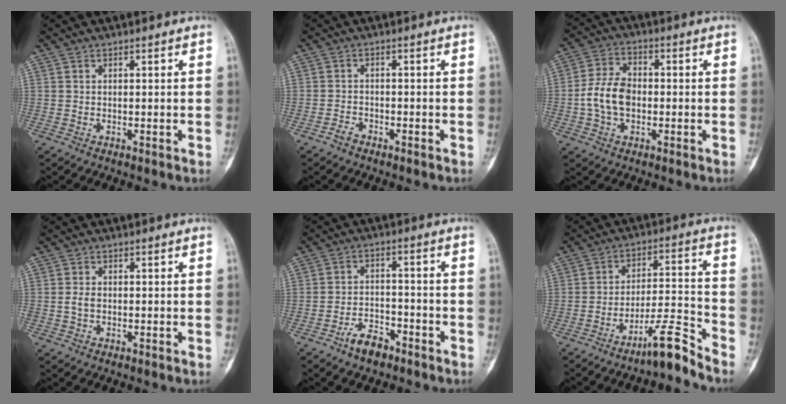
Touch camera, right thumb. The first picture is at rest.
{"total": 1.7, "force": [-1.5, 0.7, 0.5], "torque": [-0.011, 0.009, -0.030]}
{"total": 8.8, "force": [-1.2, 5.9, 6.4], "torque": [-0.112, 0.021, -0.029]}
{"total": 1.9, "force": [-0.3, 1.2, 1.4], "torque": [-0.024, 0.003, -0.007]}
{"total": 6.1, "force": [-4.4, 2.9, 3.0], "torque": [-0.042, 0.034, -0.077]}
{"total": 8.9, "force": [-7.3, 0.3, 5.0], "torque": [-0.082, 0.078, -0.128]}